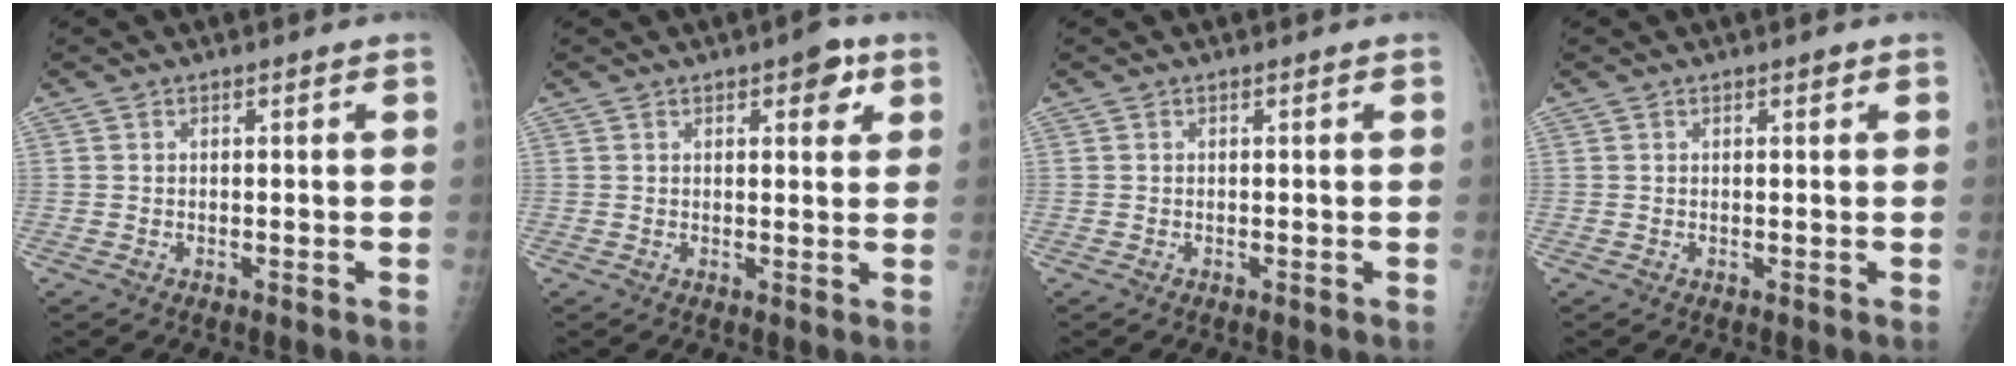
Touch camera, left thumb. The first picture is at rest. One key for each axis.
{"total": 4.5, "fx": 2.3, "fy": 2.0, "fz": 3.3, "tx": -0.025, "ty": -0.006, "tz": 0.024}
{"total": 0.0}
{"total": 0.8, "fx": 0.5, "fy": 0.3, "fz": 0.5, "tx": -0.006, "ty": -0.002, "tz": 0.008}